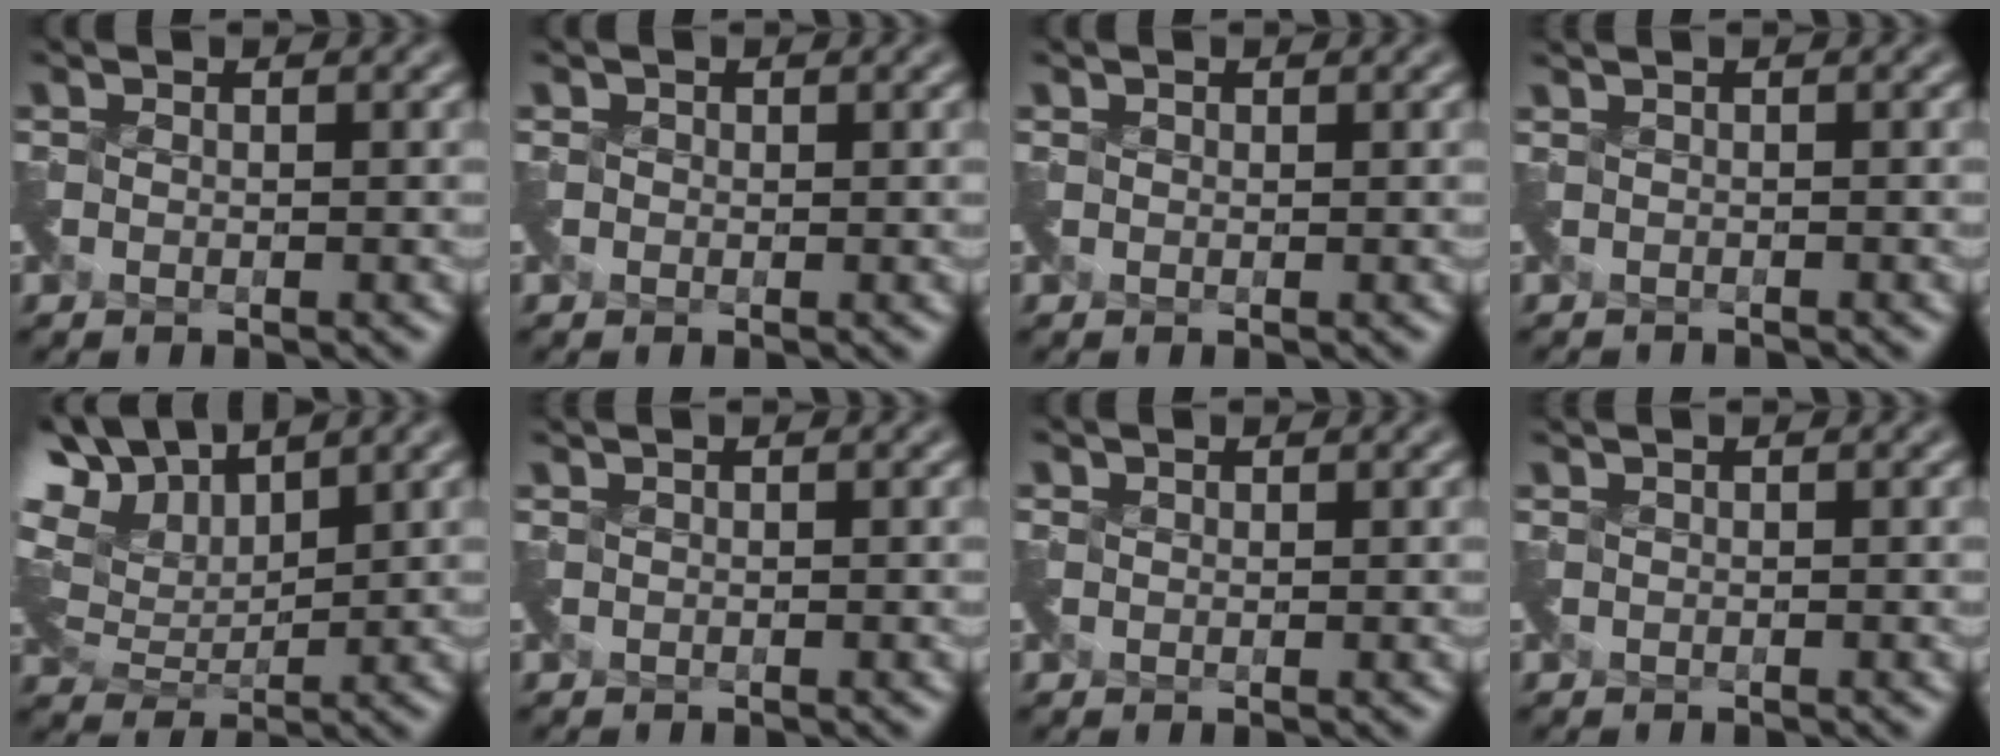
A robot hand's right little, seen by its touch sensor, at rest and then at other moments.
{"total": 1.0, "force": [-0.3, 0.5, -0.9], "torque": [0.017, -0.001, -0.001]}
{"total": 0.7, "force": [-0.1, 0.3, -0.6], "torque": [0.010, 0.001, 0.004]}
{"total": 0.7, "force": [-0.7, 0.0, 0.0], "torque": [0.001, -0.013, -0.016]}
{"total": 8.1, "force": [6.1, 3.4, 4.2], "torque": [-0.105, 0.031, 0.110]}
{"total": 0.0}
{"total": 0.7, "force": [0.1, 0.2, -0.6], "torque": [0.011, 0.003, 0.008]}
{"total": 0.0}